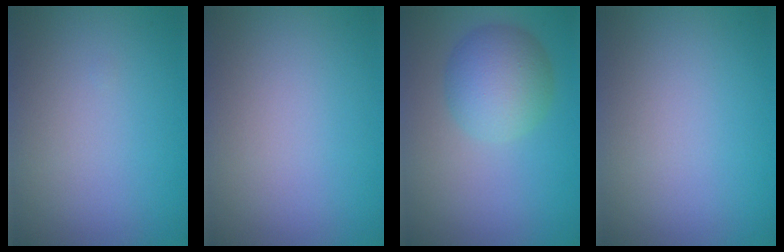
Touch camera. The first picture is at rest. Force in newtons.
{"total": 0.0}
{"total": 5.2, "press": 5.2, "slide": 0.2}
{"total": 0.0}